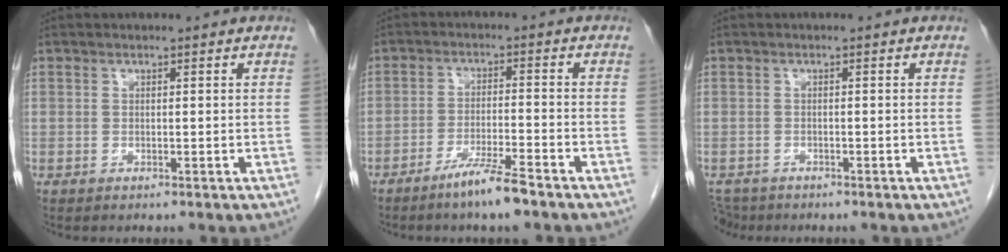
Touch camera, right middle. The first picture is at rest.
{"total": 5.8, "force": [-4.4, -0.1, 3.8], "torque": [-0.071, -0.010, -0.083]}
{"total": 3.5, "force": [-3.0, 1.7, 0.4], "torque": [-0.008, -0.006, -0.052]}